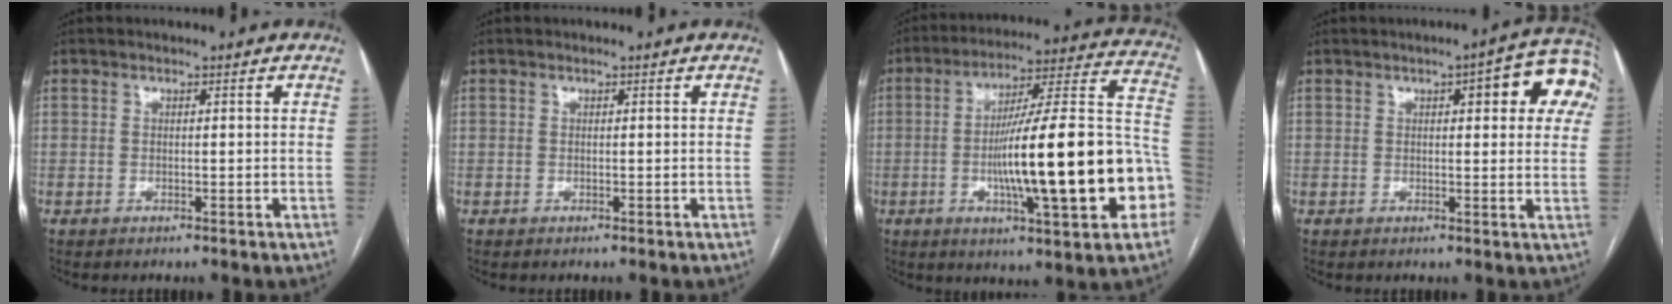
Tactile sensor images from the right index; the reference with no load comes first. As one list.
[{"total": 0.0}, {"total": 25.1, "force": [-5.7, 2.8, 24.3], "torque": [-0.311, 0.020, -0.082]}, {"total": 10.1, "force": [3.6, 2.5, 9.1], "torque": [-0.101, 0.021, 0.035]}]